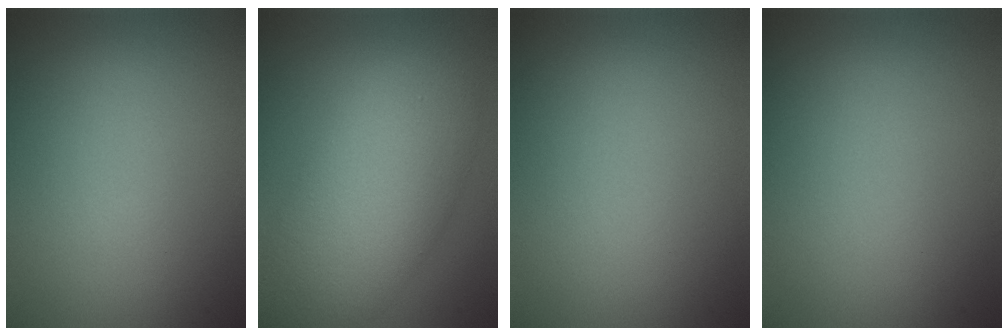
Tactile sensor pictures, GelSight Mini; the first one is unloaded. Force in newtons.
{"total": 8.2, "press": 8.2, "slide": 0.4}
{"total": 0.0}
{"total": 0.0}